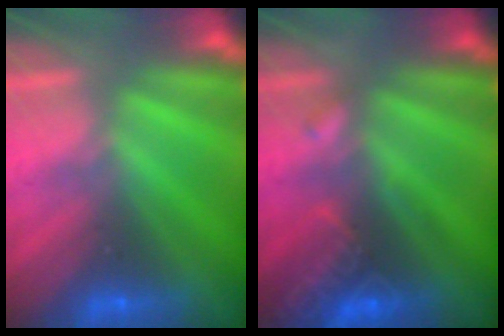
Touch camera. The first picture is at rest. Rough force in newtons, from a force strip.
{"total": 2.8}